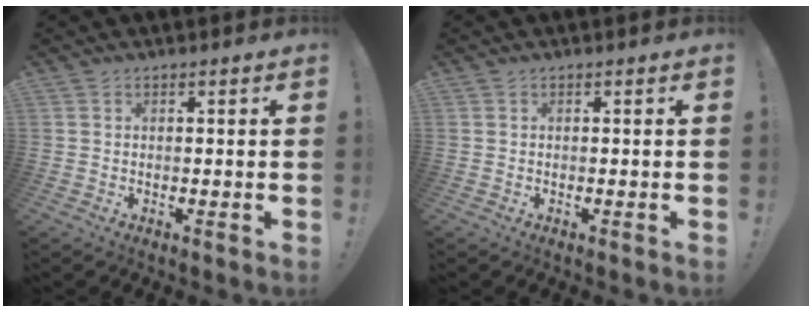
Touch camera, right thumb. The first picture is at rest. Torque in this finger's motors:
{"motor_torque": [-0.01, 0.01, 0.03, -0.03, 0.00]}